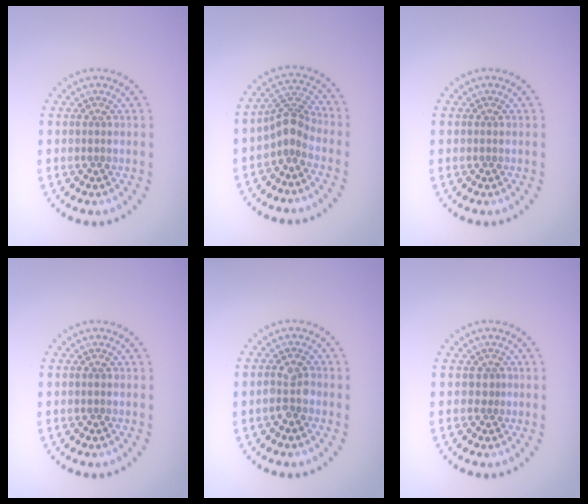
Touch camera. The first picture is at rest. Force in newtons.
{"total": 2.8, "press": 2.0, "slide": 2.0}
{"total": 0.0}
{"total": 0.5, "press": 0.5, "slide": 0.1}
{"total": 2.2, "press": 2.1, "slide": 0.7}
{"total": 0.6, "press": 0.4, "slide": 0.5}